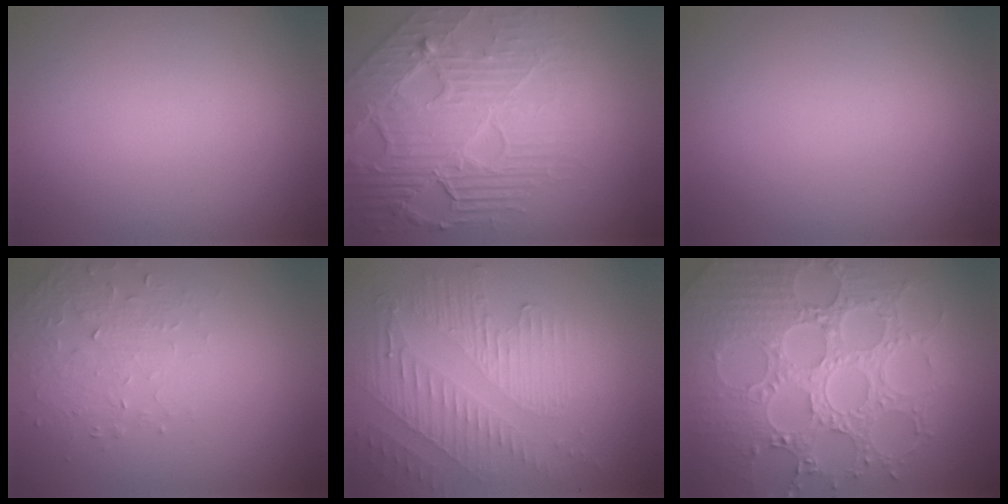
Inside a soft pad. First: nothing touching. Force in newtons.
{"total": 8.5, "press": 5.8, "slide": 6.3}
{"total": 0.0}
{"total": 1.6, "press": 1.1, "slide": 1.2}
{"total": 5.0, "press": 3.4, "slide": 3.6}
{"total": 8.7, "press": 6.3, "slide": 6.0}